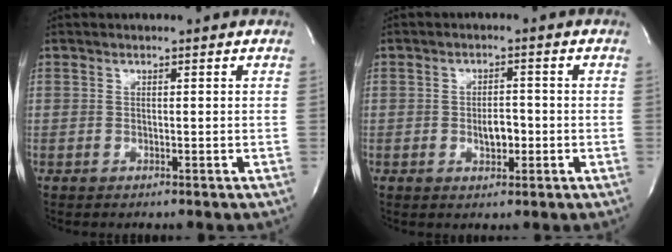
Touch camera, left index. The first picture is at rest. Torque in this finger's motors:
{"motor_torque": [0.06, -0.02, 0.07, 0.01]}